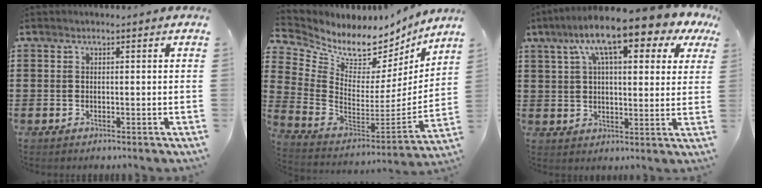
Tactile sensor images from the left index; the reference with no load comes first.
{"total": 6.4, "force": [5.6, 2.8, 1.4], "torque": [-0.060, -0.058, 0.096]}
{"total": 12.2, "force": [7.4, 3.1, 9.2], "torque": [-0.176, -0.016, 0.121]}